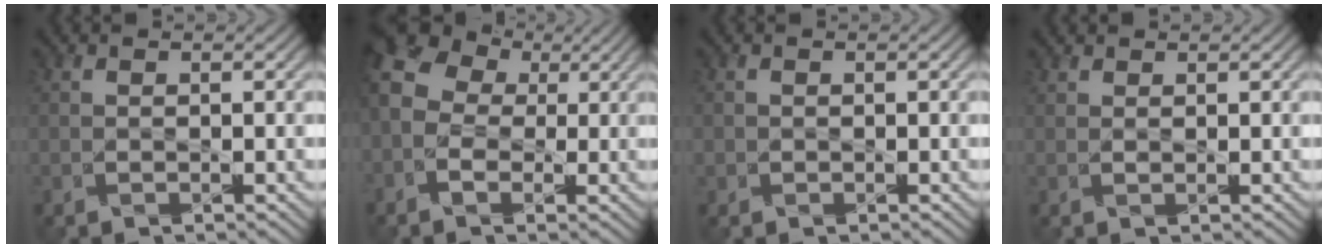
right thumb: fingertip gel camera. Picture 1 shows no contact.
{"total": 9.7, "force": [0.1, 7.9, 5.6], "torque": [-0.149, 0.010, -0.014]}
{"total": 0.6, "force": [0.0, 0.6, 0.0], "torque": [0.000, -0.002, -0.001]}
{"total": 1.0, "force": [1.0, 0.1, 0.2], "torque": [-0.010, 0.004, 0.024]}